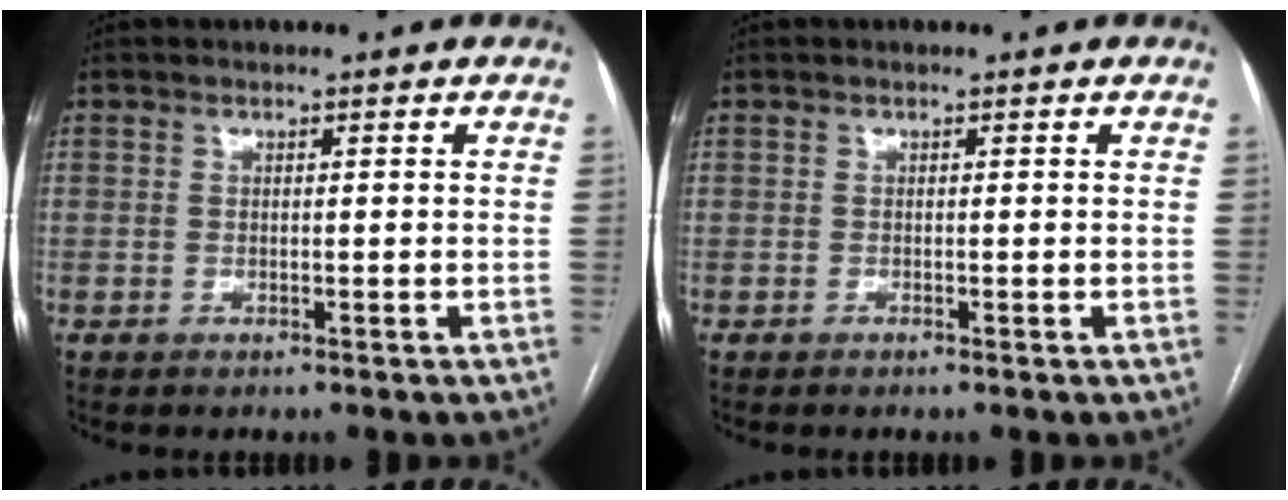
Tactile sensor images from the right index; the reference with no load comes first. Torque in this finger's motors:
{"motor_torque": [-0.41, 0.26, -0.34, -0.21]}